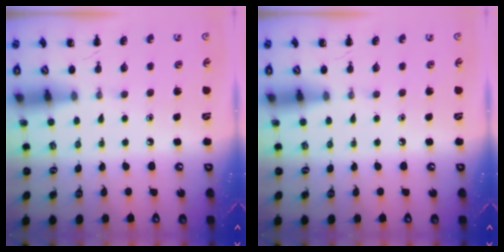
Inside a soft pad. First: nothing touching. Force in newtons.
{"total": 0.0}